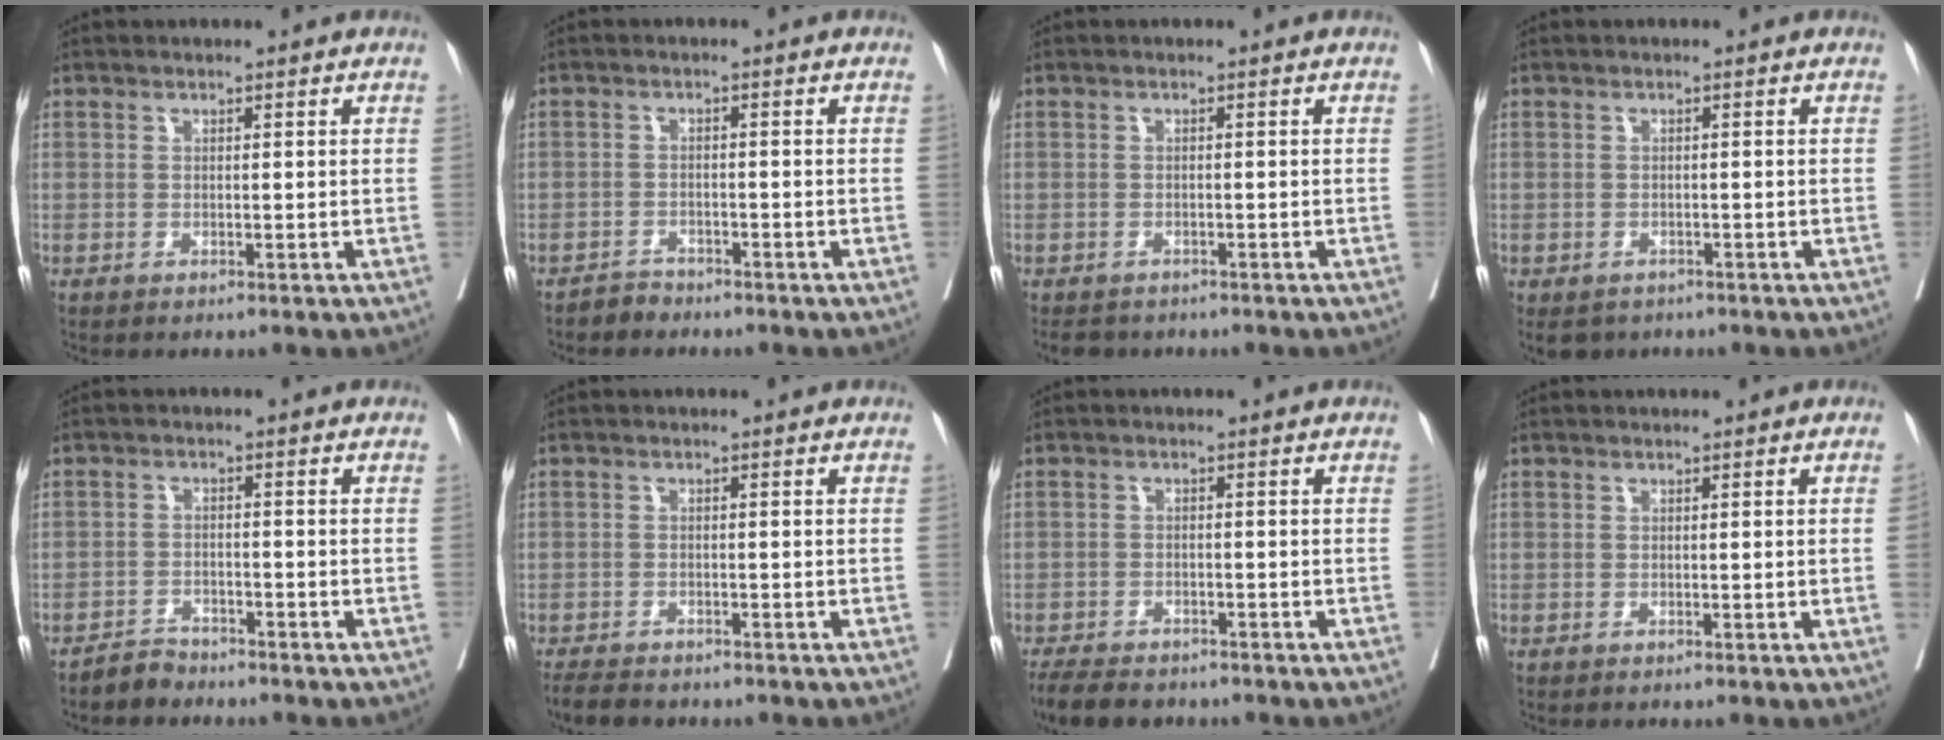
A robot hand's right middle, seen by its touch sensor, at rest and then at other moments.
{"total": 1.5, "force": [-1.3, 0.4, -0.6], "torque": [0.009, 0.001, -0.024]}
{"total": 3.5, "force": [-3.0, 1.7, 0.7], "torque": [-0.011, -0.003, -0.042]}
{"total": 3.9, "force": [-2.8, 2.4, 1.0], "torque": [-0.012, -0.001, -0.037]}
{"total": 2.2, "force": [-2.1, 0.4, -0.6], "torque": [0.012, -0.003, -0.038]}
{"total": 4.1, "force": [-3.7, 1.2, 1.4], "torque": [-0.026, -0.010, -0.059]}
{"total": 7.0, "force": [-6.0, 2.5, 2.8], "torque": [-0.046, -0.010, -0.091]}
{"total": 0.9, "force": [-0.1, -0.4, 0.8], "torque": [-0.006, -0.001, -0.004]}